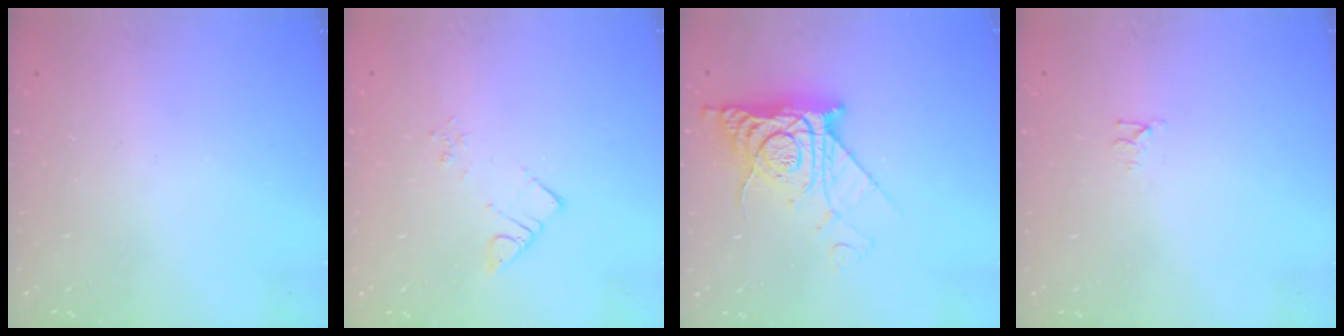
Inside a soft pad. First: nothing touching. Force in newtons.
{"total": 3.9, "press": 3.9, "slide": 0.2}
{"total": 11.9, "press": 11.9, "slide": 1.4}
{"total": 3.3, "press": 3.3, "slide": 0.2}